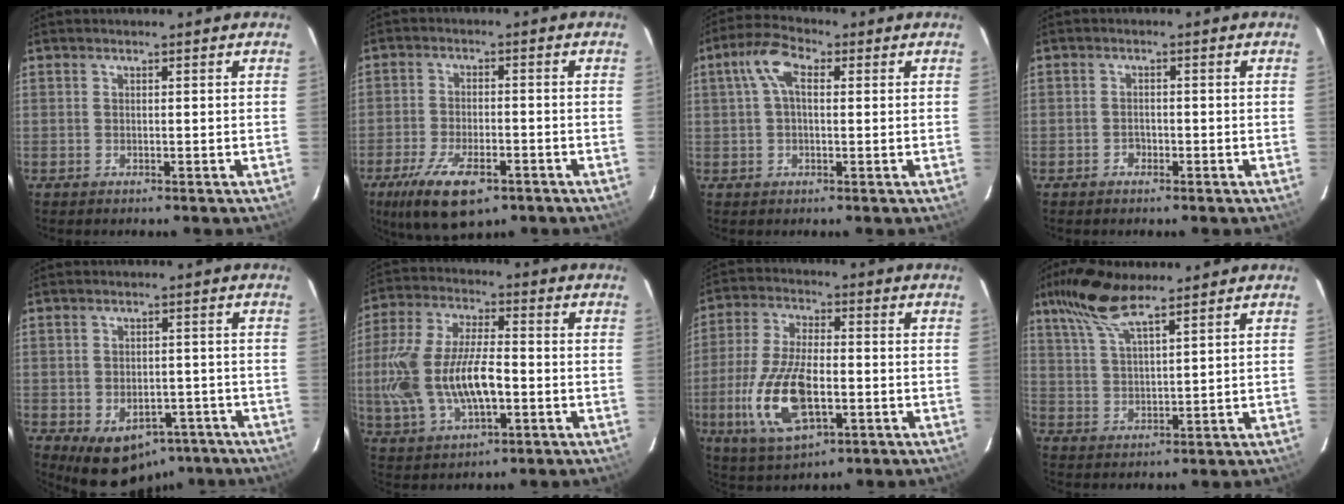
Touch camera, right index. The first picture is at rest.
{"total": 12.2, "force": [-7.4, 4.8, 8.4], "torque": [-0.184, -0.031, -0.124]}
{"total": 6.3, "force": [1.5, 3.2, 5.2], "torque": [-0.104, 0.022, 0.028]}
{"total": 1.6, "force": [-1.0, 1.2, 0.4], "torque": [-0.007, 0.002, -0.015]}
{"total": 10.3, "force": [-6.4, 7.0, 4.2], "torque": [-0.081, 0.014, -0.061]}
{"total": 17.7, "force": [-2.7, 8.4, 15.4], "torque": [-0.331, -0.002, -0.042]}
{"total": 15.6, "force": [-4.2, 6.8, 13.4], "torque": [-0.287, -0.011, -0.073]}
{"total": 10.1, "force": [7.1, 2.5, 6.8], "torque": [-0.140, 0.020, 0.139]}